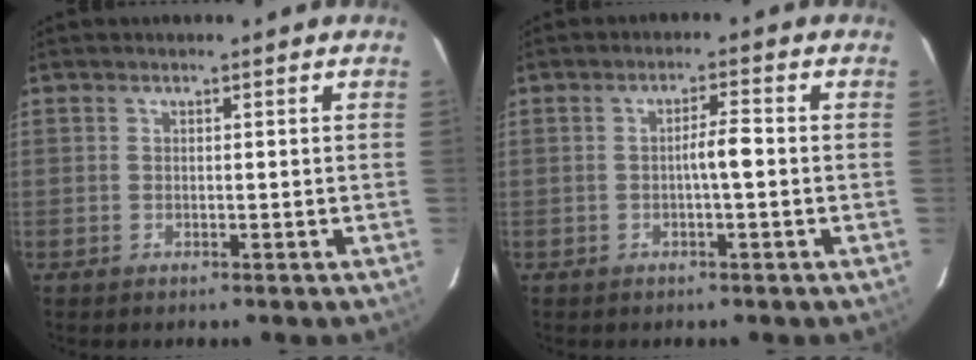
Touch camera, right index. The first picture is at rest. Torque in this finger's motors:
{"motor_torque": [0.61, 0.02, 0.25, 0.07]}